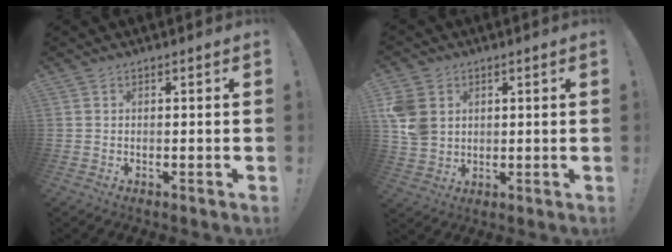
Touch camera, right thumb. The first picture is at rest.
{"total": 9.0, "force": [2.8, 7.4, 4.3], "torque": [-0.094, -0.012, 0.055]}